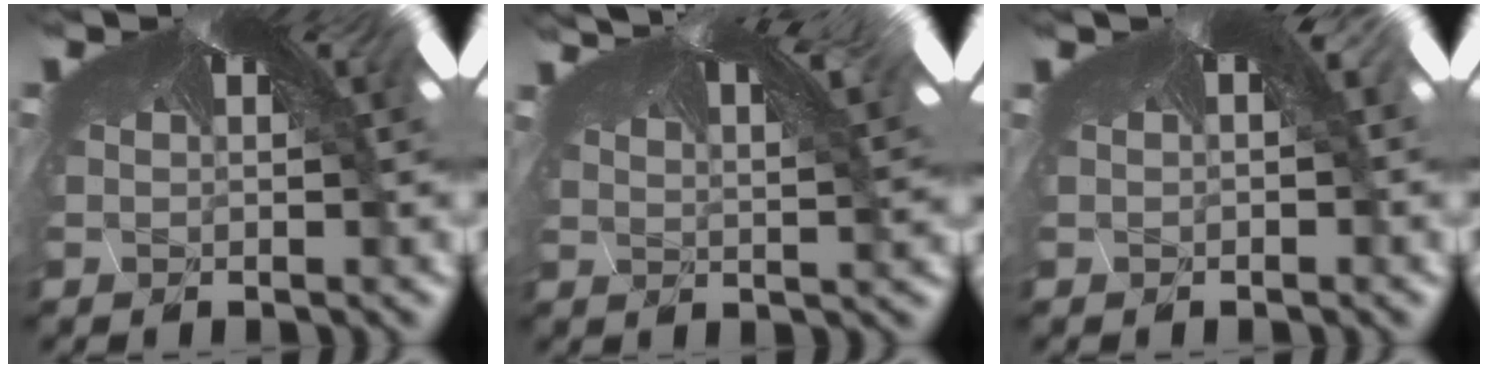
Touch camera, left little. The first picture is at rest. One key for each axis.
{"total": 1.6, "fx": 1.4, "fy": -0.1, "fz": 0.7, "tx": -0.038, "ty": 0.012, "tz": 0.015}
{"total": 0.8, "fx": 0.0, "fy": 0.7, "fz": 0.5, "tx": -0.018, "ty": 0.003, "tz": -0.002}